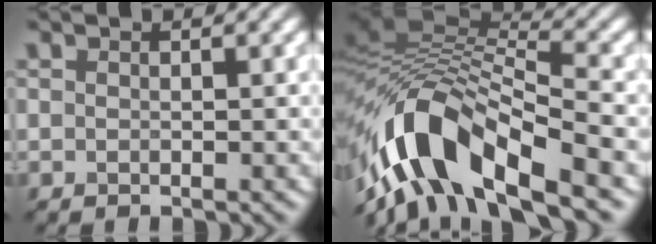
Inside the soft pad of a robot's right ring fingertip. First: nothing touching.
{"total": 12.1, "force": [-6.3, 5.3, 8.9], "torque": [-0.157, 0.018, -0.120]}